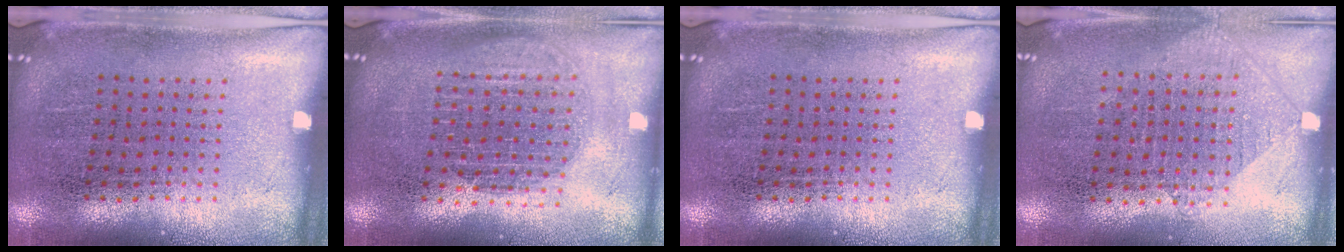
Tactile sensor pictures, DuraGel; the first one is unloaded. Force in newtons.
{"total": 1.6, "press": 1.3, "slide": 0.9}
{"total": 0.0}
{"total": 1.0, "press": 0.9, "slide": 0.4}